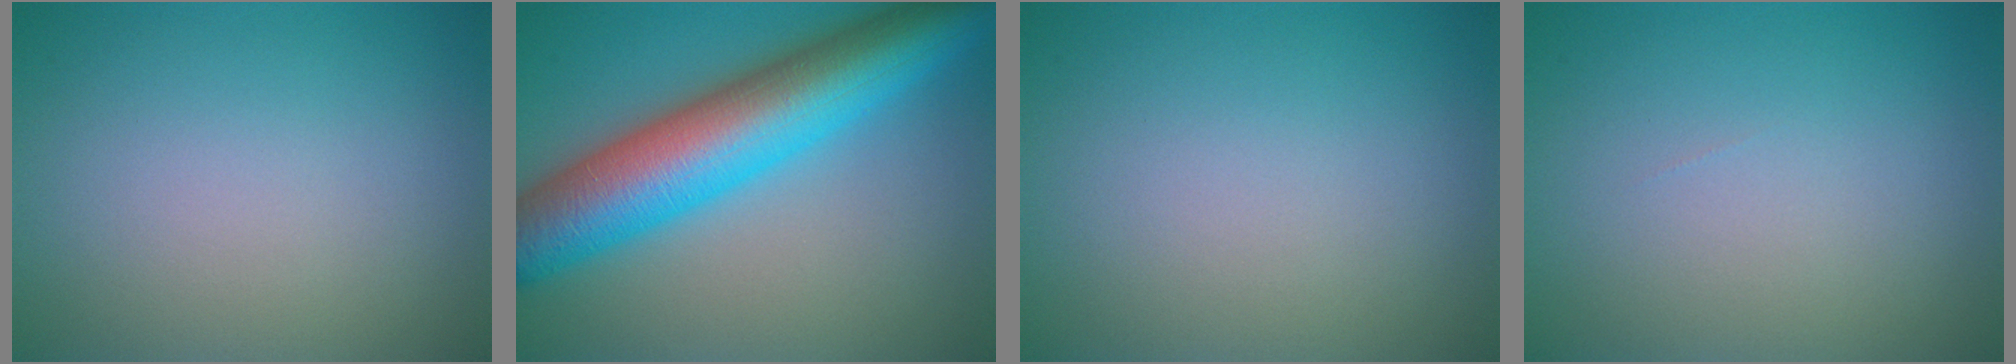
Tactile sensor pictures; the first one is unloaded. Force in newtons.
{"total": 12.1, "press": 12.1, "slide": 0.2}
{"total": 0.0}
{"total": 0.0}